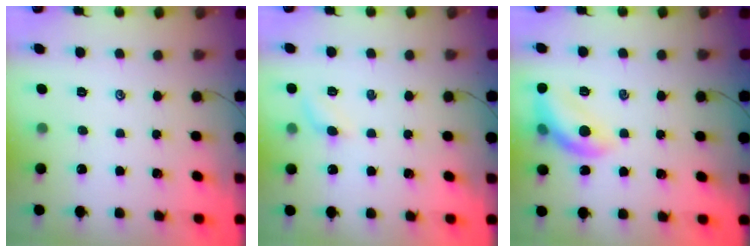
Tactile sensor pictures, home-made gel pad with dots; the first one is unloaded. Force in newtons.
{"total": 6.0, "press": 5.9, "slide": 1.1}
{"total": 12.5, "press": 12.3, "slide": 2.3}